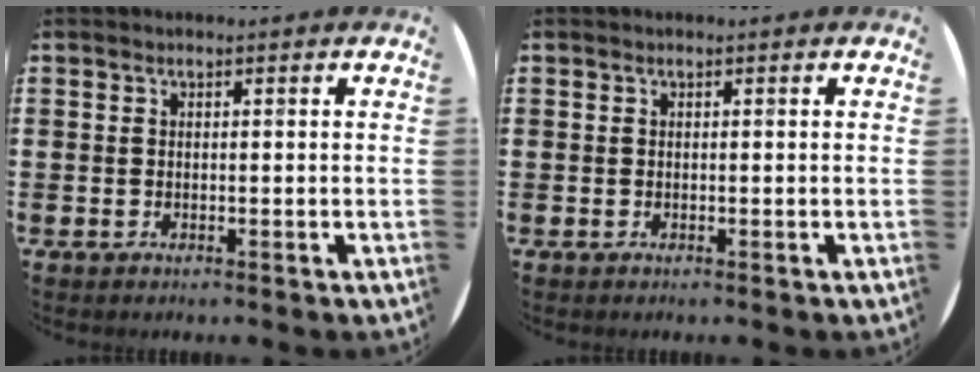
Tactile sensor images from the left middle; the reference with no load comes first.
{"total": 0.0}